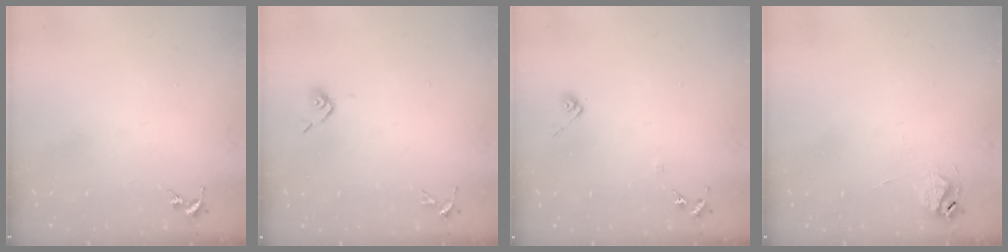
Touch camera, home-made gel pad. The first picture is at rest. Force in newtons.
{"total": 3.8, "press": 3.7, "slide": 0.8}
{"total": 6.9, "press": 6.9, "slide": 0.7}
{"total": 5.8, "press": 5.7, "slide": 0.6}